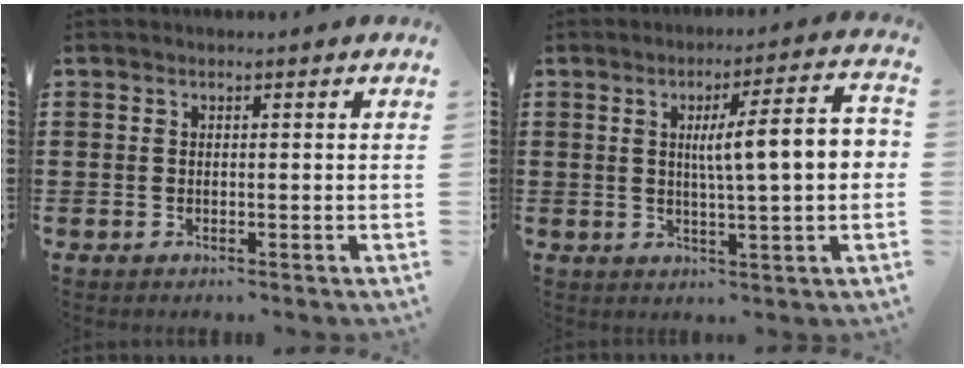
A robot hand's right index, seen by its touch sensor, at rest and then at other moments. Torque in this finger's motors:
{"motor_torque": [1.91, -0.23, 0.93, 0.13]}